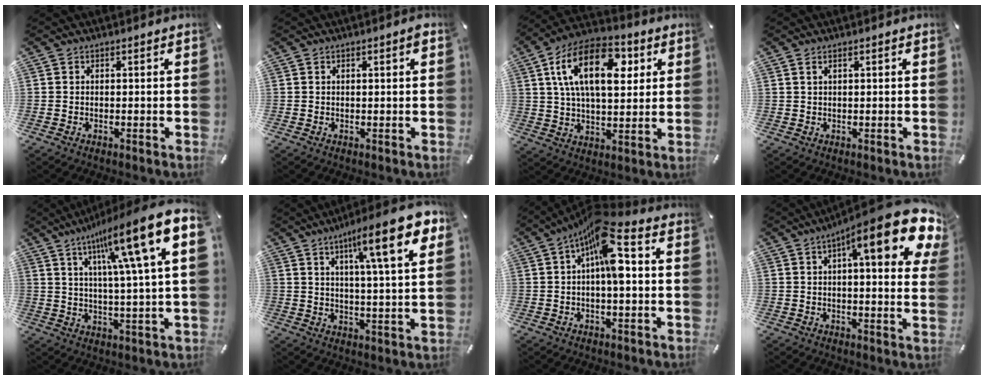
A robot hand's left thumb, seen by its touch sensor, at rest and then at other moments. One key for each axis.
{"total": 1.3, "fx": 0.4, "fy": 0.2, "fz": 1.2, "tx": -0.024, "ty": 0.001, "tz": 0.006}
{"total": 18.5, "fx": 6.3, "fy": 10.5, "fz": 13.9, "tx": -0.254, "ty": 0.001, "tz": 0.101}
{"total": 1.1, "fx": 0.5, "fy": 0.3, "fz": 1.0, "tx": -0.020, "ty": 0.000, "tz": 0.007}
{"total": 18.4, "fx": 8.0, "fy": 2.8, "fz": 16.3, "tx": -0.271, "ty": -0.030, "tz": 0.111}
{"total": 16.5, "fx": 8.4, "fy": 2.6, "fz": 14.0, "tx": -0.214, "ty": -0.033, "tz": 0.121}
{"total": 12.4, "fx": 3.2, "fy": 4.2, "fz": 11.2, "tx": -0.189, "ty": -0.016, "tz": 0.051}
{"total": 18.5, "fx": 8.5, "fy": 4.6, "fz": 15.7, "tx": -0.224, "ty": -0.046, "tz": 0.123}